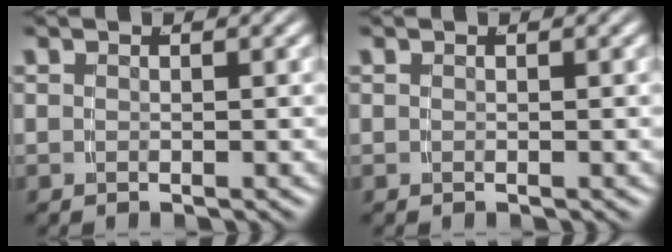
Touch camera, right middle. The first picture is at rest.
{"total": 0.0}